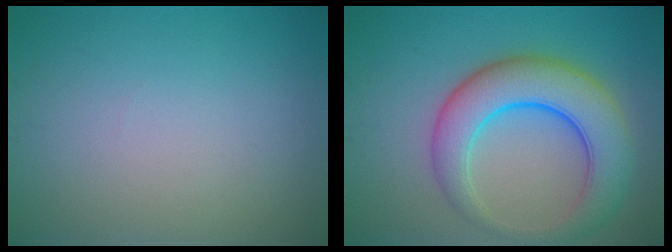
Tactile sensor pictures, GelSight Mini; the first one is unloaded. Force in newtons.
{"total": 8.1, "press": 8.1, "slide": 0.4}